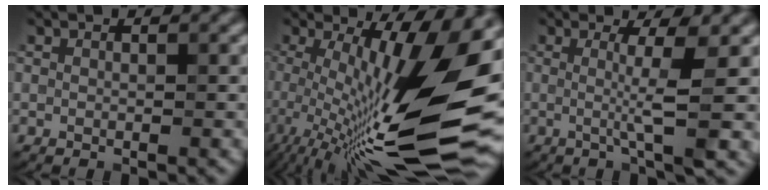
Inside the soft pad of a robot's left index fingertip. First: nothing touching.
{"total": 17.8, "force": [-2.2, 4.6, 17.0], "torque": [-0.267, 0.001, -0.039]}
{"total": 4.8, "force": [0.3, 0.7, 4.7], "torque": [-0.075, -0.006, 0.002]}